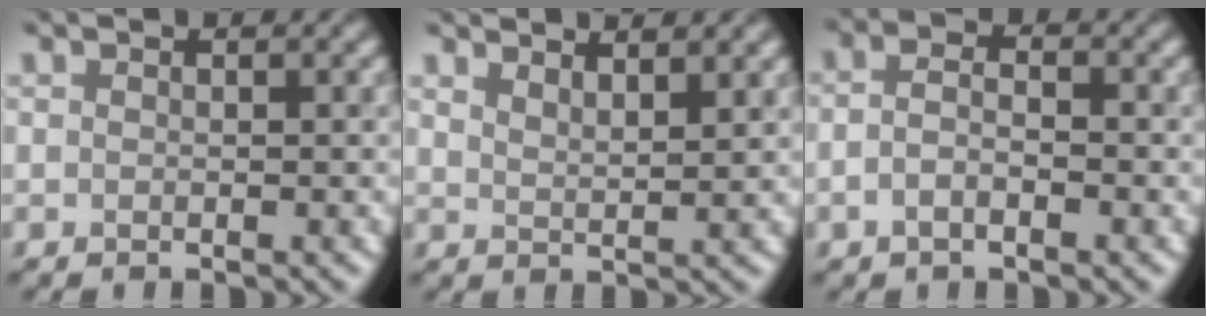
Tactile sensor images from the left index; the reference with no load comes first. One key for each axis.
{"total": 3.1, "fx": 2.7, "fy": 0.7, "fz": 1.3, "tx": -0.007, "ty": 0.005, "tz": 0.041}
{"total": 2.3, "fx": -0.8, "fy": 1.1, "fz": 1.9, "tx": -0.041, "ty": 0.000, "tz": -0.022}